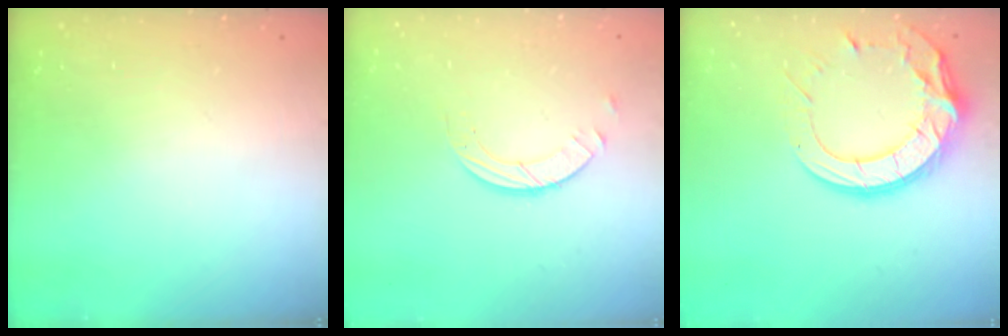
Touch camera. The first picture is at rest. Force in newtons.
{"total": 3.4, "press": 3.4, "slide": 0.3}
{"total": 18.1, "press": 18.1, "slide": 1.3}